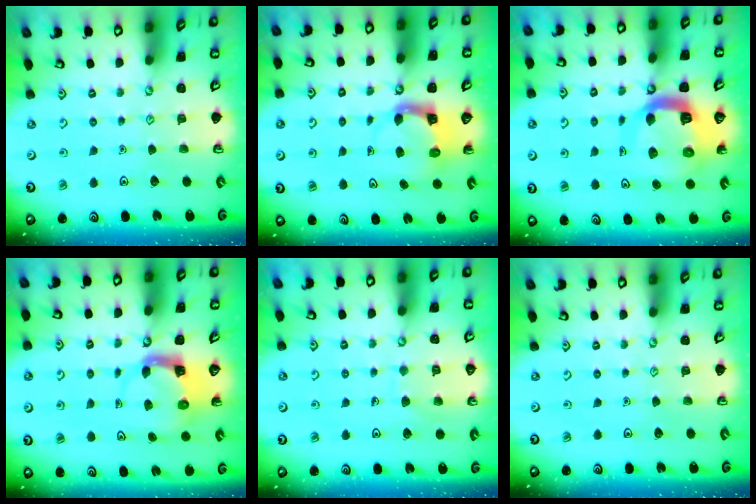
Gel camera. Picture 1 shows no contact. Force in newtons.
{"total": 3.9, "press": 3.9, "slide": 0.4}
{"total": 13.6, "press": 13.5, "slide": 1.6}
{"total": 3.9, "press": 3.9, "slide": 0.4}
{"total": 6.1, "press": 6.0, "slide": 0.5}
{"total": 0.0}